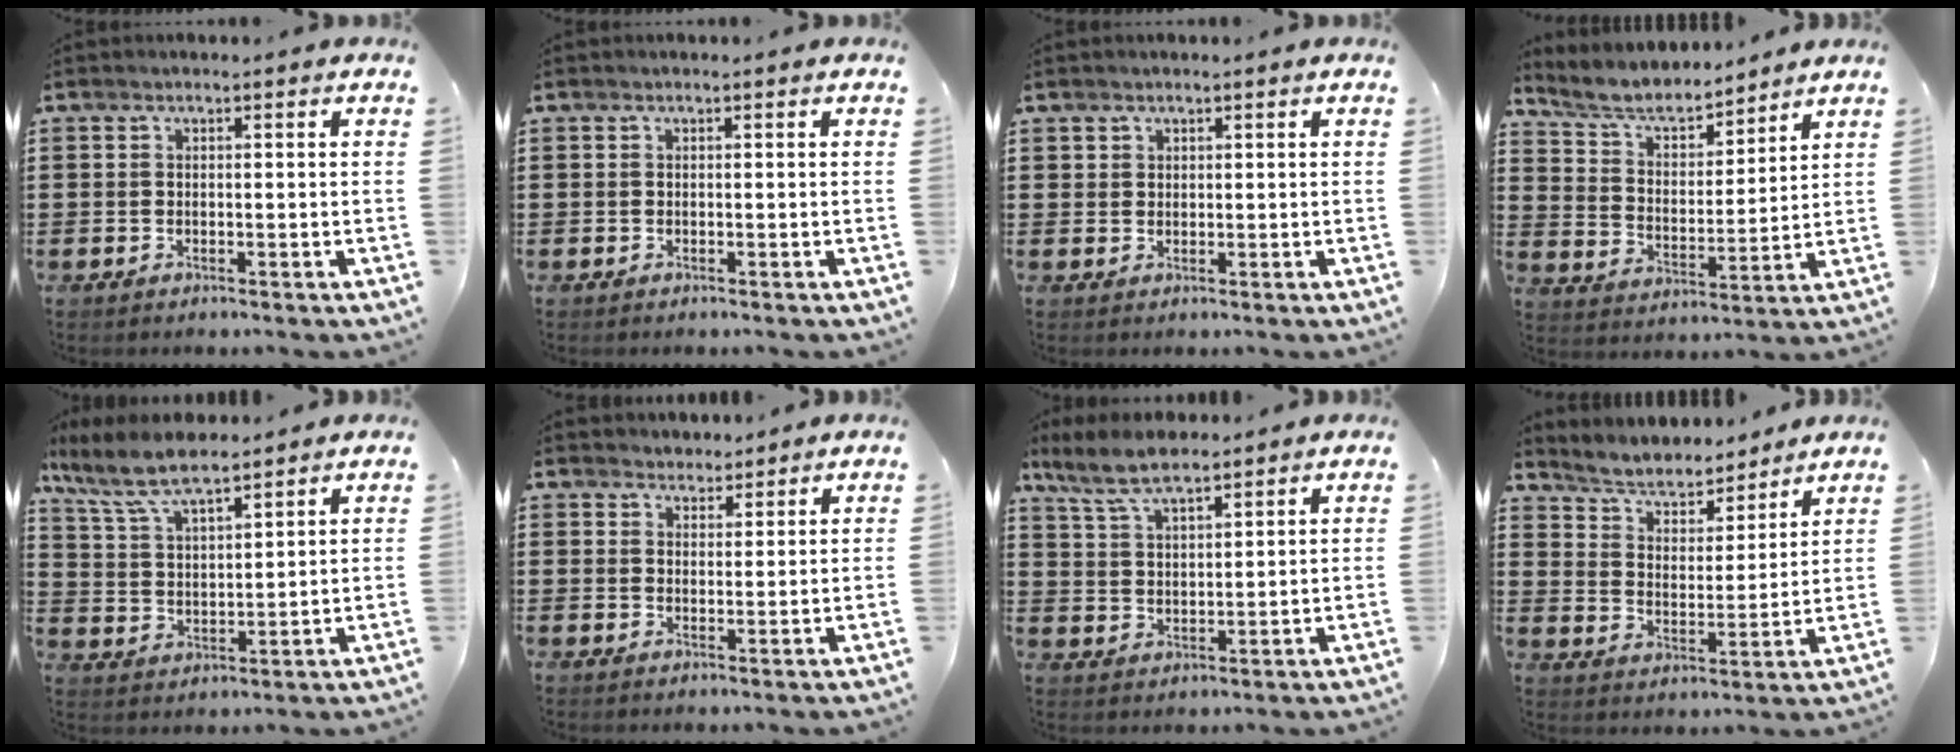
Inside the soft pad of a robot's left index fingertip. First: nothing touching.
{"total": 0.0}
{"total": 1.2, "force": [0.9, 0.8, 0.0], "torque": [-0.005, 0.002, 0.019]}
{"total": 6.7, "force": [6.0, 1.7, 2.4], "torque": [-0.074, -0.031, 0.102]}
{"total": 8.1, "force": [6.9, 1.7, 3.8], "torque": [-0.101, -0.021, 0.124]}
{"total": 2.6, "force": [2.4, 0.9, -0.6], "torque": [0.001, 0.001, 0.047]}
{"total": 6.6, "force": [5.6, 1.5, 3.1], "torque": [-0.080, -0.009, 0.103]}
{"total": 5.1, "force": [4.9, 1.2, 1.1], "torque": [-0.048, -0.032, 0.080]}